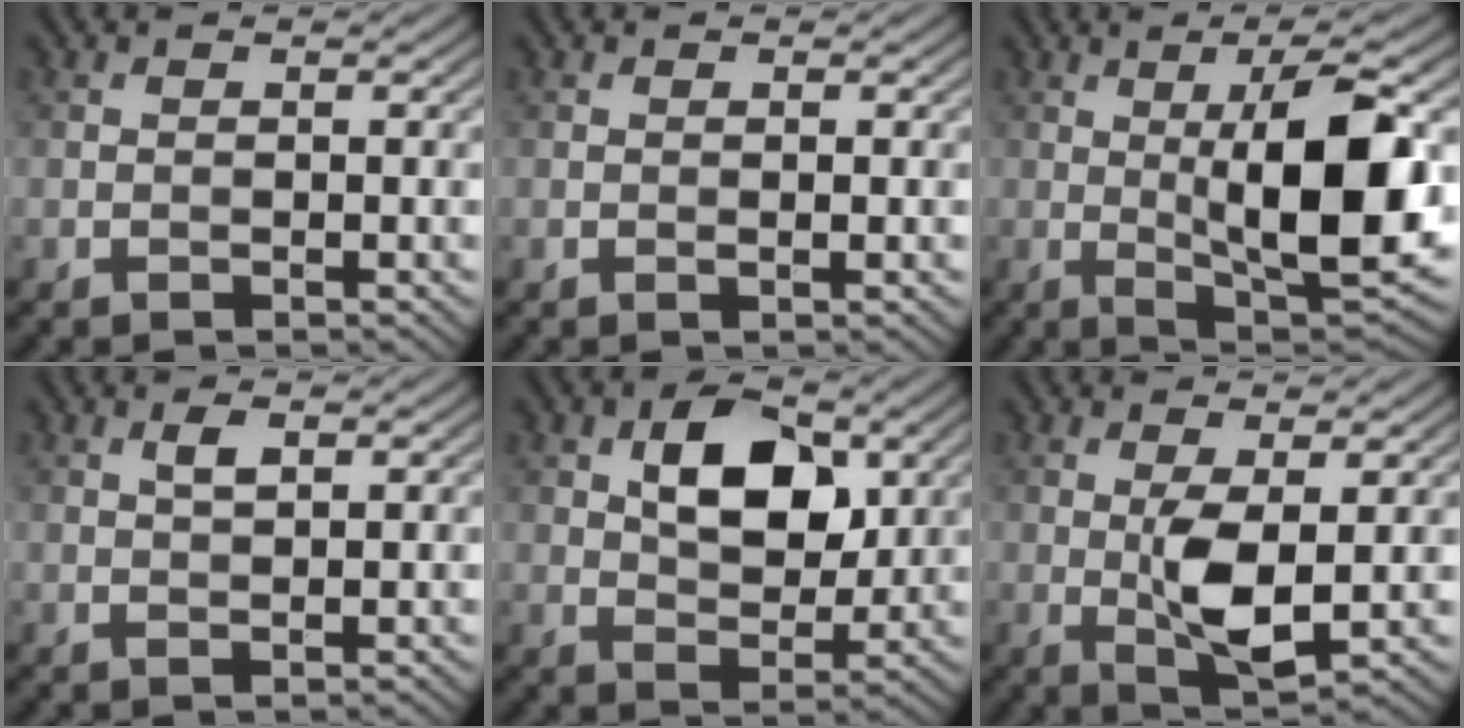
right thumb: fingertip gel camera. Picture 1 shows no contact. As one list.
[{"total": 0.6, "force": [0.0, 0.1, 0.6], "torque": [-0.012, -0.002, -0.001]}, {"total": 13.3, "force": [0.9, 3.9, 12.7], "torque": [-0.180, -0.002, 0.017]}, {"total": 1.6, "force": [0.7, 0.5, 1.3], "torque": [-0.031, 0.001, 0.014]}, {"total": 8.4, "force": [2.6, 4.9, 6.2], "torque": [-0.103, 0.002, 0.041]}, {"total": 5.3, "force": [0.1, 1.7, 5.0], "torque": [-0.104, -0.008, 0.006]}]